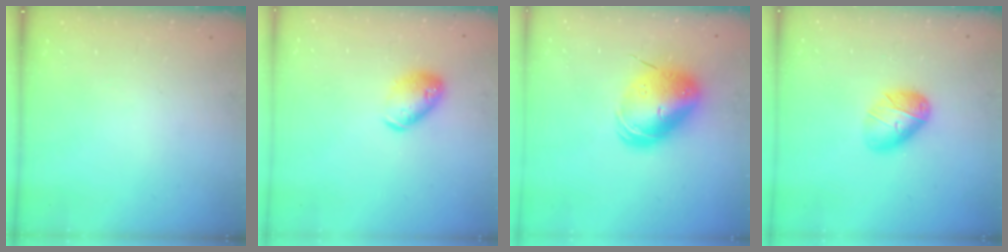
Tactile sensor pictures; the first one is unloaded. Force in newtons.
{"total": 10.3, "press": 10.2, "slide": 1.5}
{"total": 15.0, "press": 14.7, "slide": 3.0}
{"total": 10.2, "press": 10.2, "slide": 0.2}